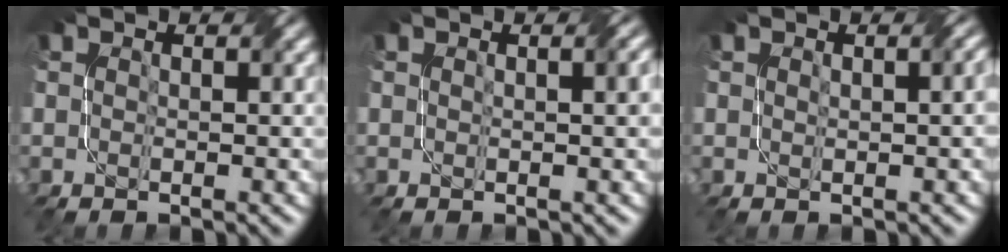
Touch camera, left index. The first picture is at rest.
{"total": 2.5, "force": [0.6, 0.8, 2.3], "torque": [-0.020, 0.006, 0.007]}
{"total": 2.1, "force": [0.4, 0.7, 2.0], "torque": [-0.021, 0.006, 0.009]}